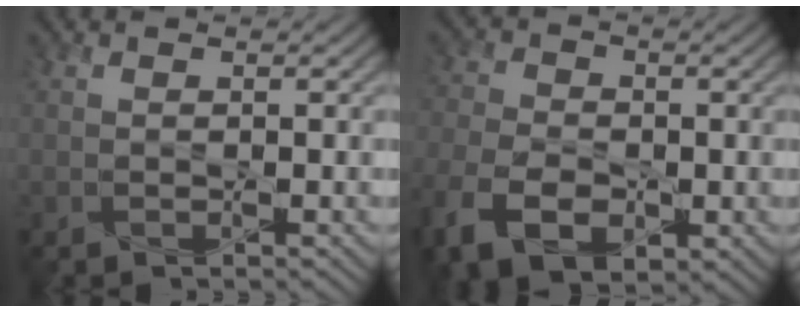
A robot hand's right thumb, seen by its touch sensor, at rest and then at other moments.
{"total": 9.2, "force": [-3.9, 5.9, 5.8], "torque": [-0.146, -0.023, -0.076]}